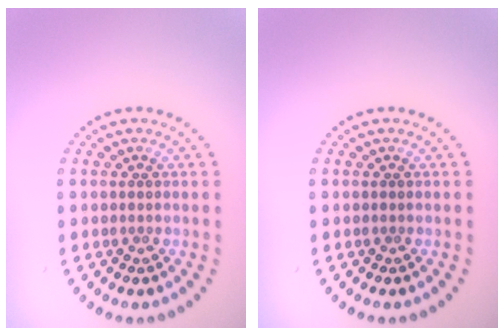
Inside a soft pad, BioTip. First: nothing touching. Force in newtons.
{"total": 0.0}